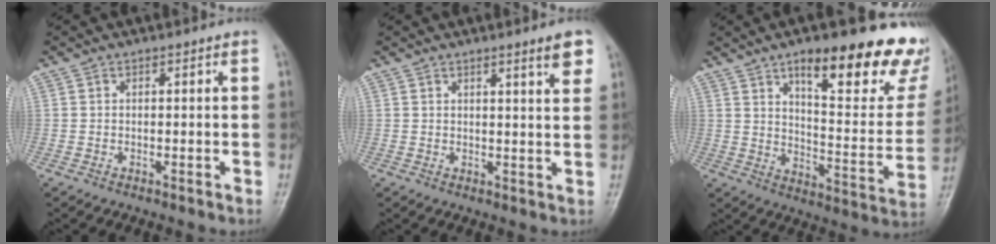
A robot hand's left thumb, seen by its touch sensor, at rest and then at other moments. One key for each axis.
{"total": 4.5, "fx": 2.8, "fy": 0.4, "fz": 3.4, "tx": -0.040, "ty": -0.018, "tz": 0.038}
{"total": 25.2, "fx": 15.7, "fy": 7.9, "fz": 18.1, "tx": -0.192, "ty": -0.077, "tz": 0.219}